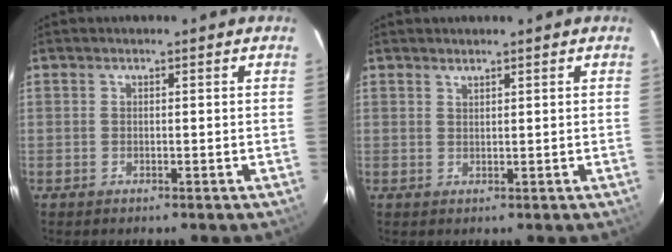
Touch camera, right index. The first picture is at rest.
{"total": 0.8, "force": [0.8, 0.1, 0.2], "torque": [-0.004, -0.001, 0.015]}